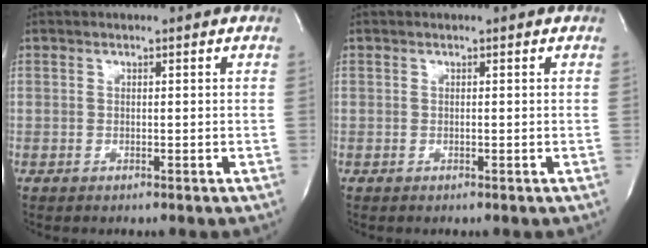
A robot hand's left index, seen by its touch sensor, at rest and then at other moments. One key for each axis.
{"total": 0.0}